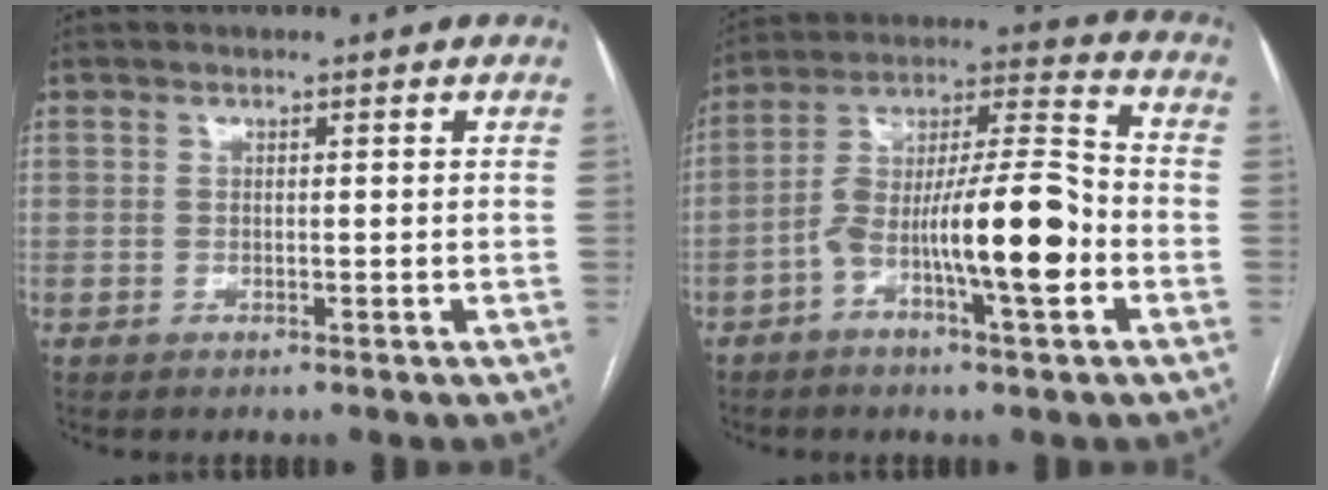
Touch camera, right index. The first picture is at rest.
{"total": 15.0, "force": [-4.9, 2.2, 14.0], "torque": [-0.248, 0.018, -0.083]}